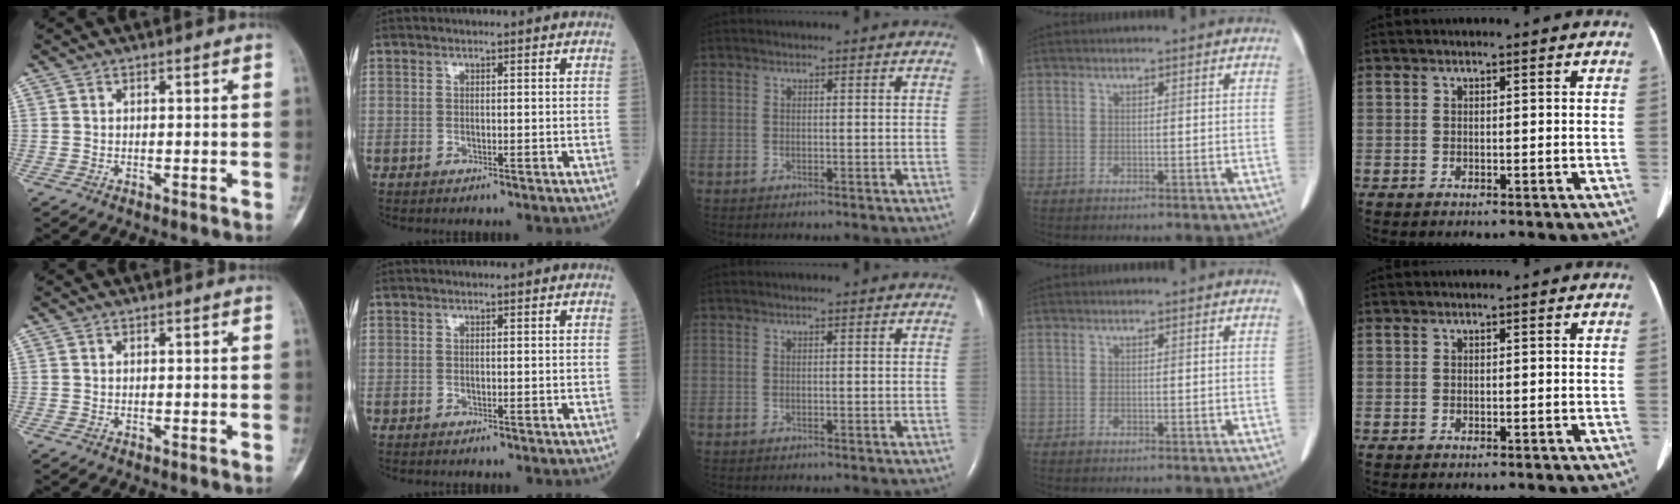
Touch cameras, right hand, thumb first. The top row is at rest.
{}